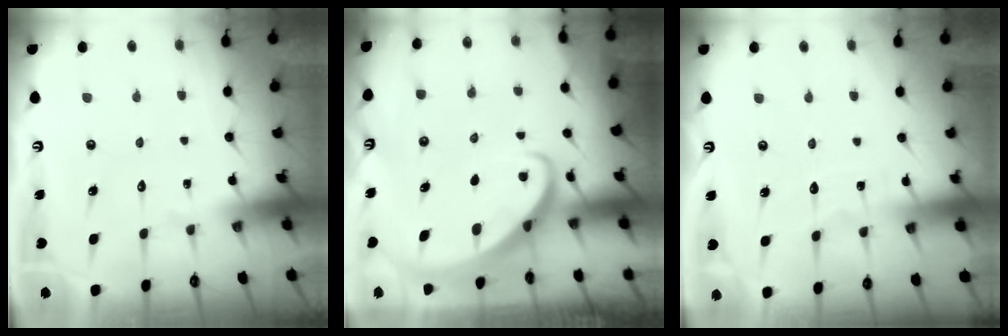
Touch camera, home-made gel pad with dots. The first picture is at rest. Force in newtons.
{"total": 2.8, "press": 2.7, "slide": 0.3}
{"total": 2.7, "press": 2.7, "slide": 0.3}